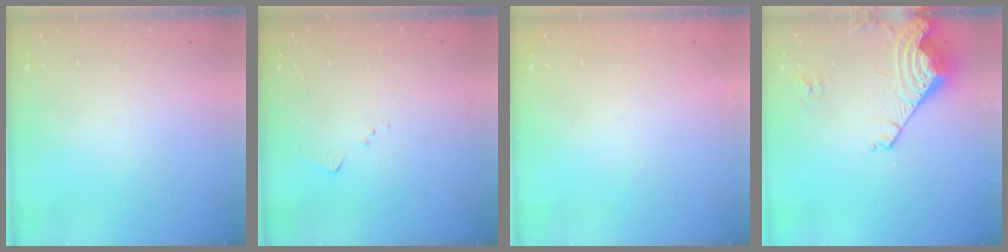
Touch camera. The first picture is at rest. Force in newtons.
{"total": 3.8, "press": 3.7, "slide": 0.5}
{"total": 1.4, "press": 1.2, "slide": 0.7}
{"total": 16.9, "press": 16.7, "slide": 2.1}